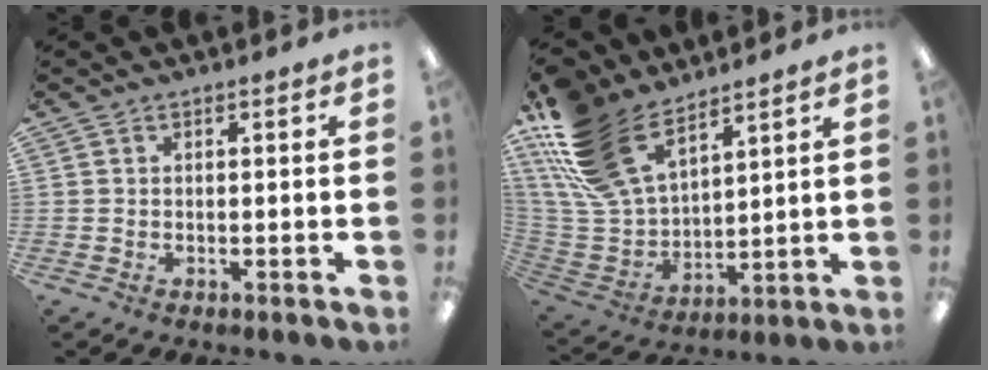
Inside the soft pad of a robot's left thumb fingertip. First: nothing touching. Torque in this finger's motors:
{"motor_torque": [0.52, 0.56, 1.42, -1.35, 0.59]}